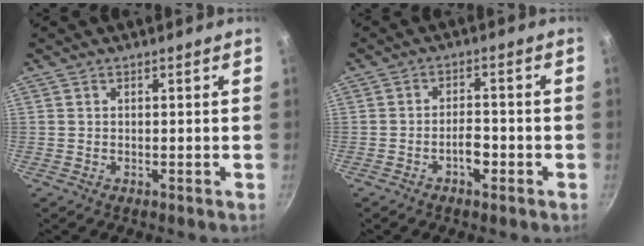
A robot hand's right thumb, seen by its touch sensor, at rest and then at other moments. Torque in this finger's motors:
{"motor_torque": [0.54, 0.55, -0.05, 0.01, 0.13]}